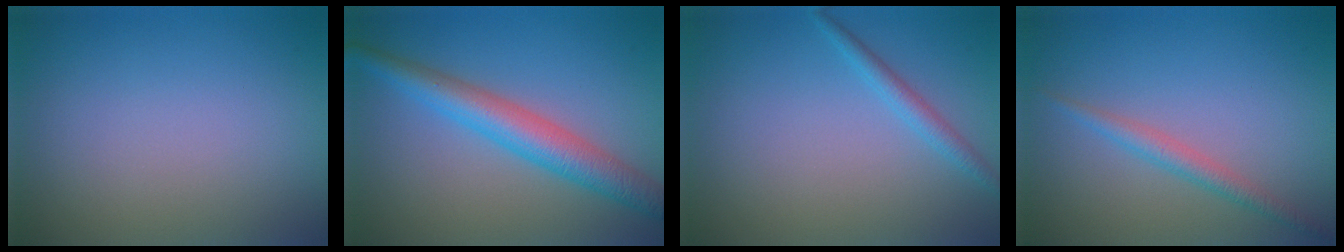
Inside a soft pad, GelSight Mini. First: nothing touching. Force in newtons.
{"total": 5.3, "press": 5.3, "slide": 0.1}
{"total": 1.6, "press": 1.6, "slide": 0.1}
{"total": 2.0, "press": 2.0, "slide": 0.1}